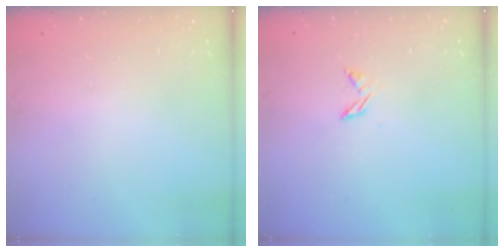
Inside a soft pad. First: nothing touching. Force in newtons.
{"total": 4.3, "press": 4.3, "slide": 0.5}